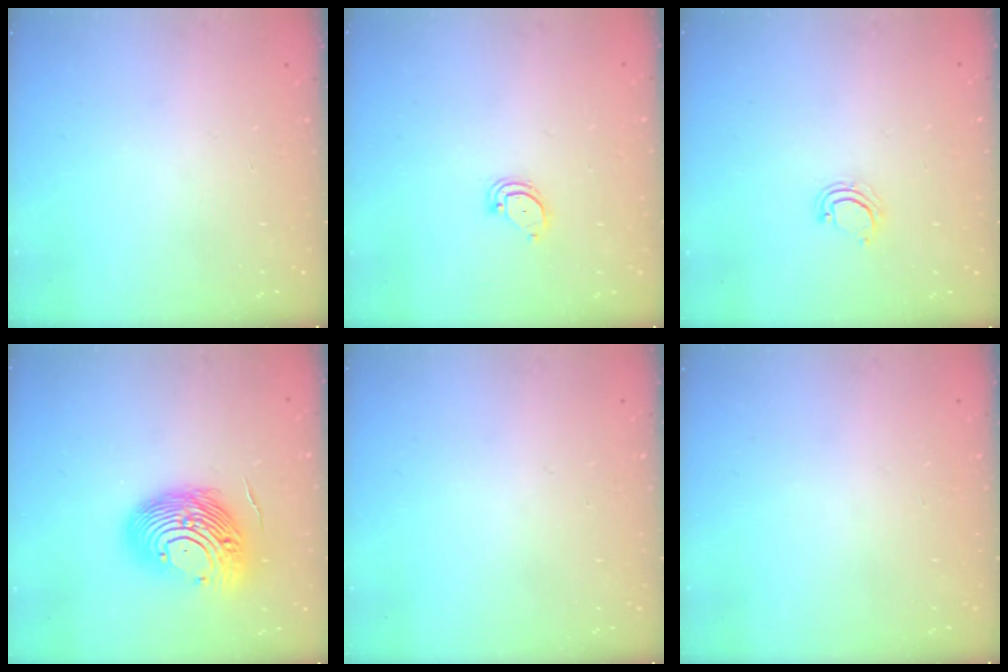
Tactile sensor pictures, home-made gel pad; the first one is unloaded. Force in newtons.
{"total": 2.9, "press": 2.9, "slide": 0.2}
{"total": 2.2, "press": 2.2, "slide": 0.1}
{"total": 15.5, "press": 14.6, "slide": 5.1}
{"total": 0.0}
{"total": 0.0}